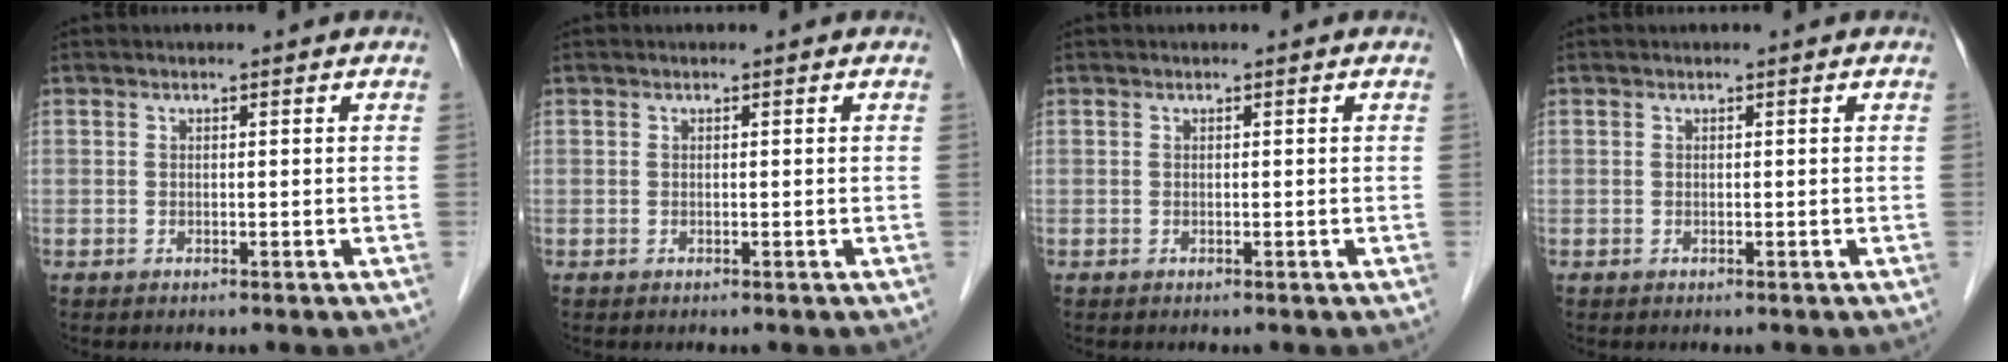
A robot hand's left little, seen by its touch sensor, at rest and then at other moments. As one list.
[{"total": 0.0}, {"total": 0.0}, {"total": 0.0}]